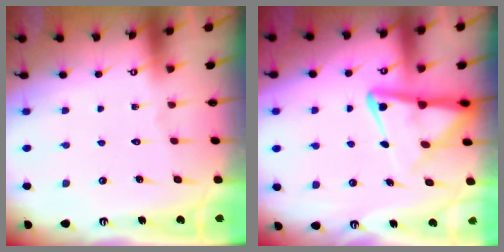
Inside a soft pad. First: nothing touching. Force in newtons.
{"total": 8.7, "press": 8.6, "slide": 1.0}